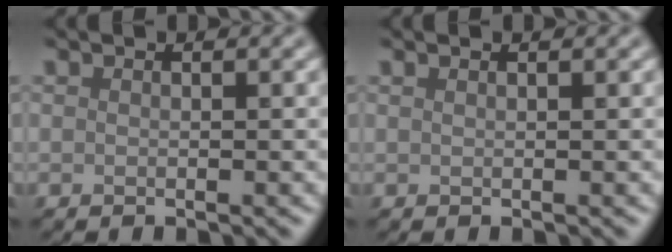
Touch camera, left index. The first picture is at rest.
{"total": 0.7, "force": [0.5, 0.2, 0.4], "torque": [-0.005, 0.000, 0.003]}